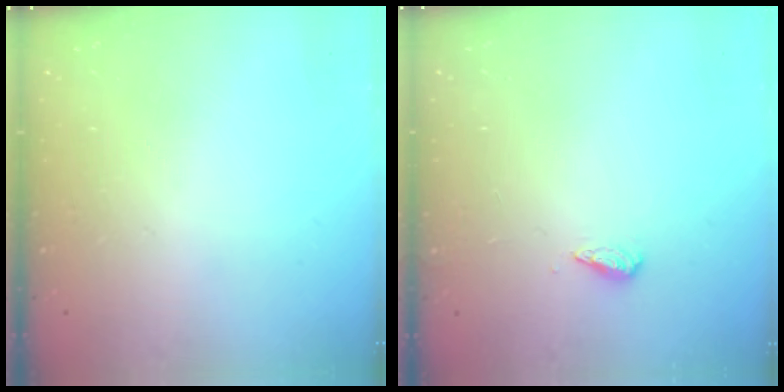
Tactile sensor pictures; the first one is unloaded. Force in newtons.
{"total": 2.7, "press": 2.6, "slide": 0.4}